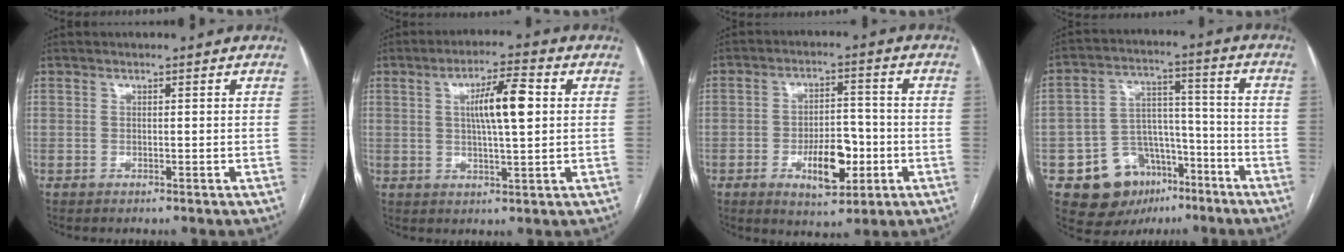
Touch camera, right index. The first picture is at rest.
{"total": 8.2, "force": [1.5, 1.2, 8.0], "torque": [-0.138, 0.010, 0.025]}
{"total": 9.0, "force": [-3.0, 3.8, 7.5], "torque": [-0.123, 0.005, -0.042]}
{"total": 12.8, "force": [-7.2, 9.1, 5.4], "torque": [-0.077, 0.042, -0.103]}